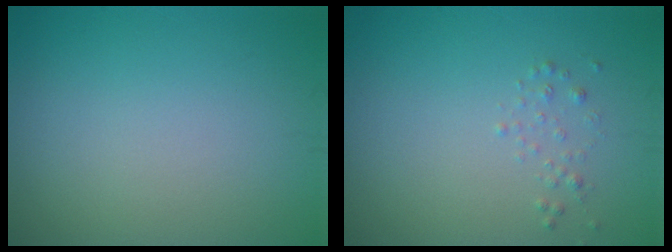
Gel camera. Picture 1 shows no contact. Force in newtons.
{"total": 0.7, "press": 0.7, "slide": 0.0}